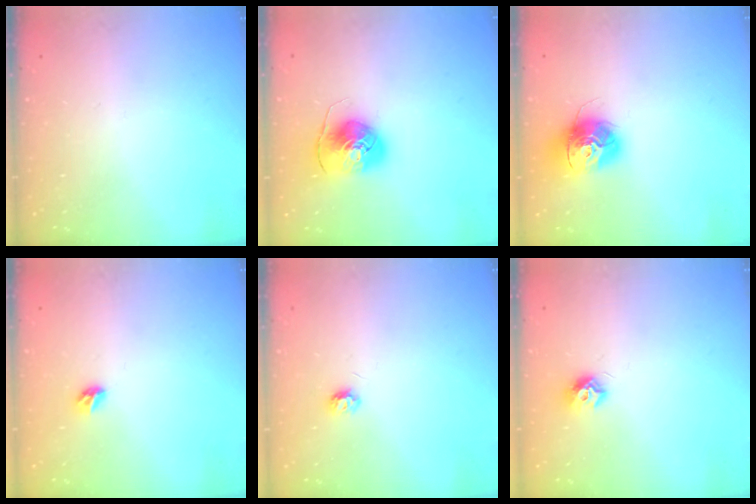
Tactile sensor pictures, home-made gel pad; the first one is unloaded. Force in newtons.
{"total": 9.2, "press": 9.1, "slide": 1.0}
{"total": 14.6, "press": 14.5, "slide": 1.4}
{"total": 4.5, "press": 4.4, "slide": 0.9}
{"total": 4.3, "press": 4.3, "slide": 0.5}
{"total": 7.3, "press": 7.3, "slide": 0.3}